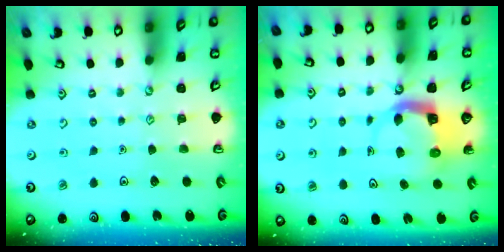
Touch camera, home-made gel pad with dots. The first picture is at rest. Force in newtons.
{"total": 4.8, "press": 4.8, "slide": 0.5}